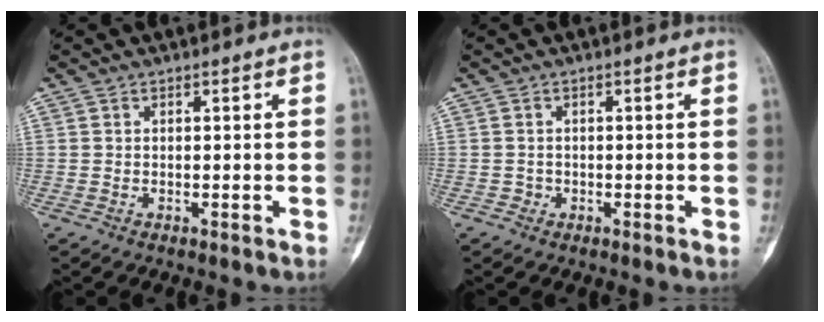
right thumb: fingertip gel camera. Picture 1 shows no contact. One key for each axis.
{"total": 0.8, "fx": -0.3, "fy": 0.8, "fz": 0.0, "tx": 0.003, "ty": 0.005, "tz": -0.006}